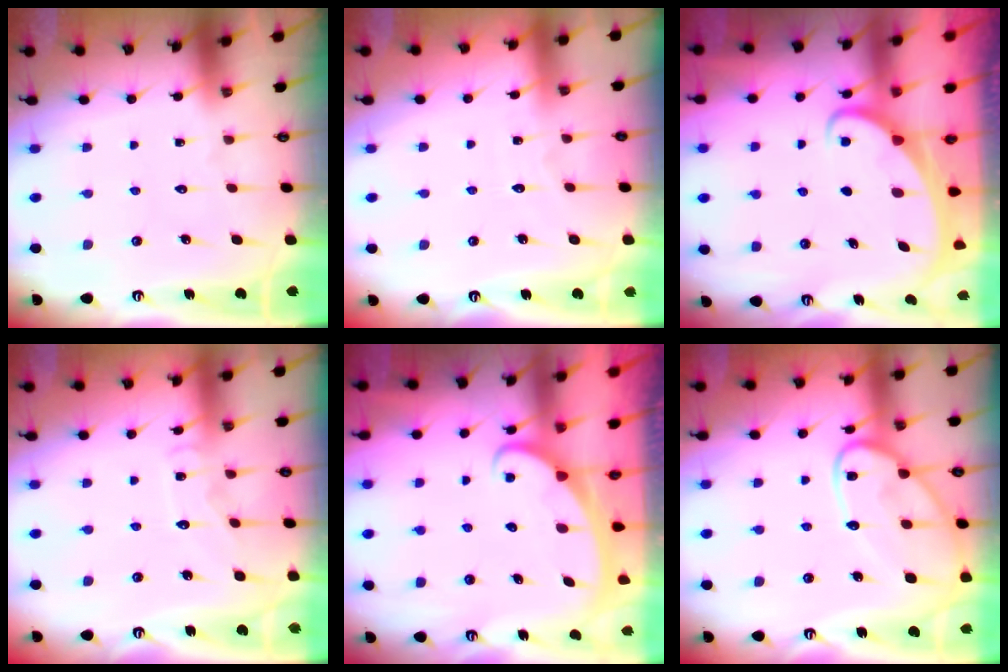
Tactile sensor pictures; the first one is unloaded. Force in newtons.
{"total": 3.4, "press": 3.4, "slide": 0.5}
{"total": 2.2, "press": 2.2, "slide": 0.3}
{"total": 6.2, "press": 6.2, "slide": 0.6}
{"total": 2.6, "press": 2.6, "slide": 0.4}
{"total": 13.9, "press": 13.8, "slide": 1.2}